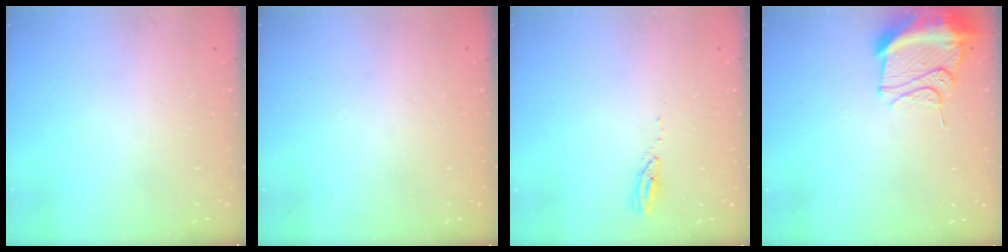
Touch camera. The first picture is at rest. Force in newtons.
{"total": 0.0}
{"total": 2.9, "press": 2.8, "slide": 0.4}
{"total": 12.3, "press": 11.9, "slide": 2.9}